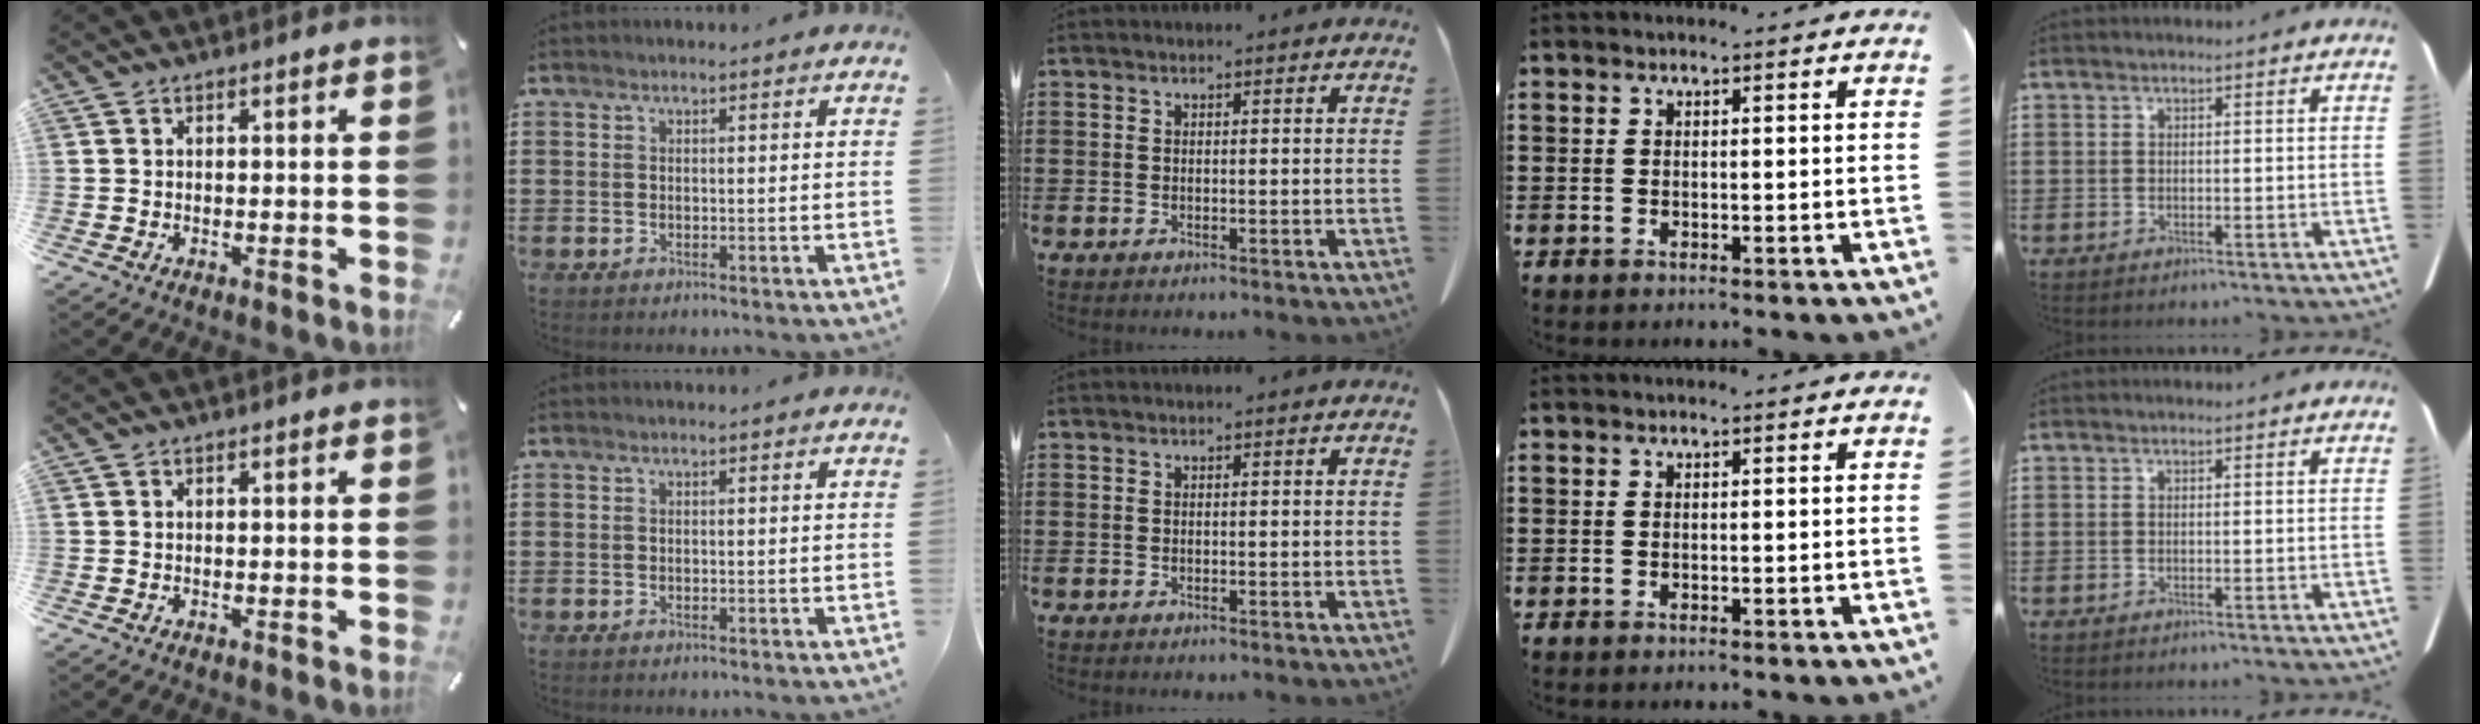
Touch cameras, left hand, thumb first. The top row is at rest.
{}